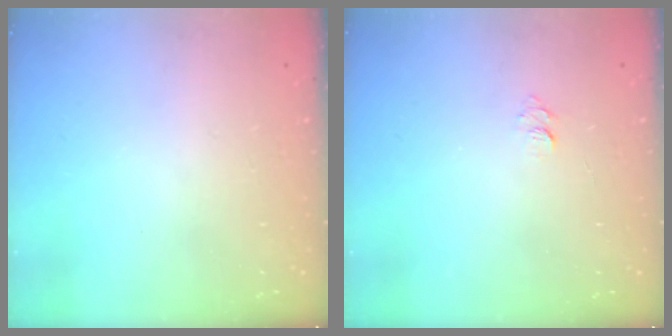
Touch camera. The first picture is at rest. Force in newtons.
{"total": 5.2, "press": 5.1, "slide": 0.5}